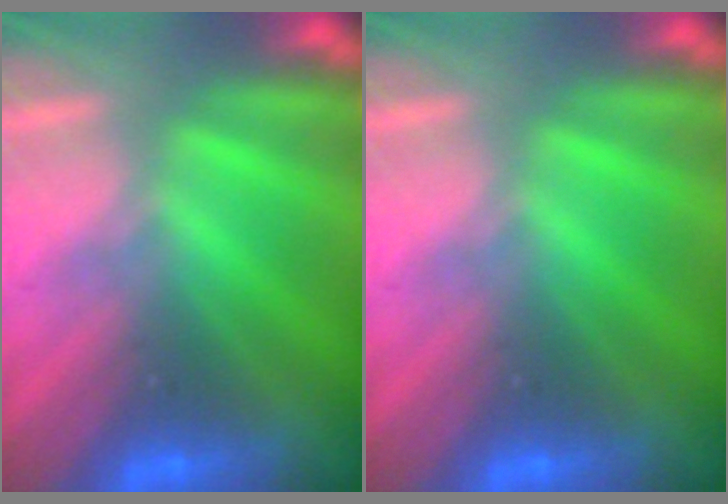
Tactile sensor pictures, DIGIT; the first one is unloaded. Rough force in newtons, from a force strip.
{"total": 0.0}